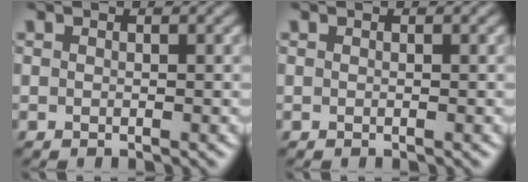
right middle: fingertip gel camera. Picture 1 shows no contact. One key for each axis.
{"total": 0.0}